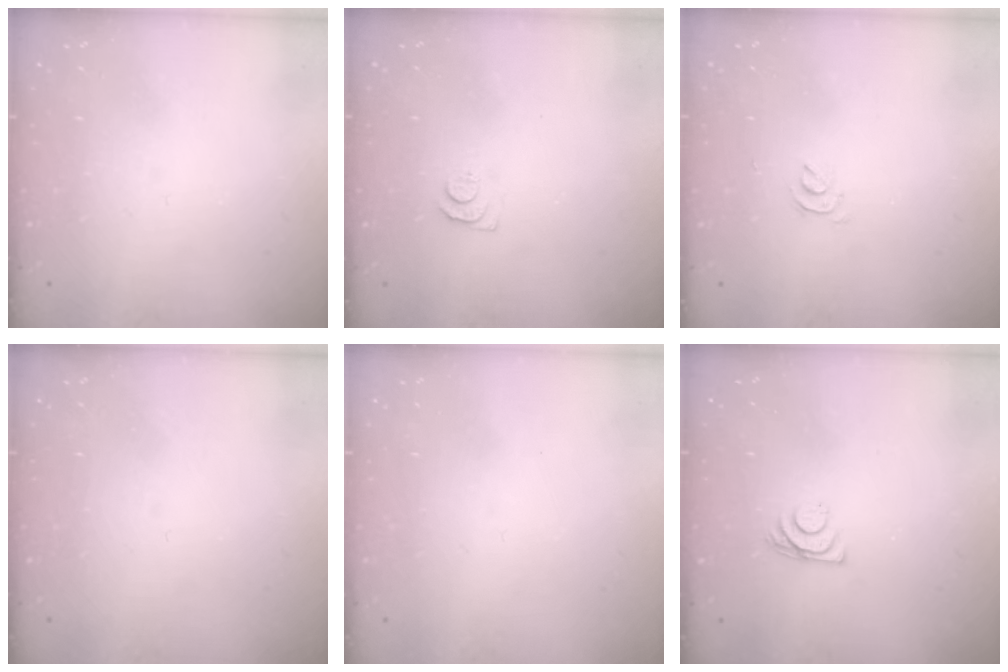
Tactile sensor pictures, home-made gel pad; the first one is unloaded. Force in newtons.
{"total": 4.4, "press": 4.4, "slide": 0.6}
{"total": 2.9, "press": 2.9, "slide": 0.5}
{"total": 0.0}
{"total": 1.7, "press": 1.6, "slide": 0.1}
{"total": 7.2, "press": 7.2, "slide": 0.6}